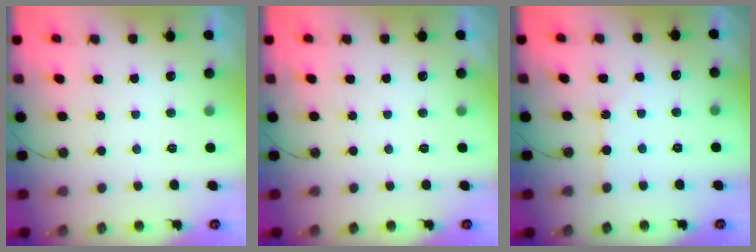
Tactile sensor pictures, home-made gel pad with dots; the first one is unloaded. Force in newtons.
{"total": 0.0}
{"total": 2.6, "press": 2.5, "slide": 0.5}